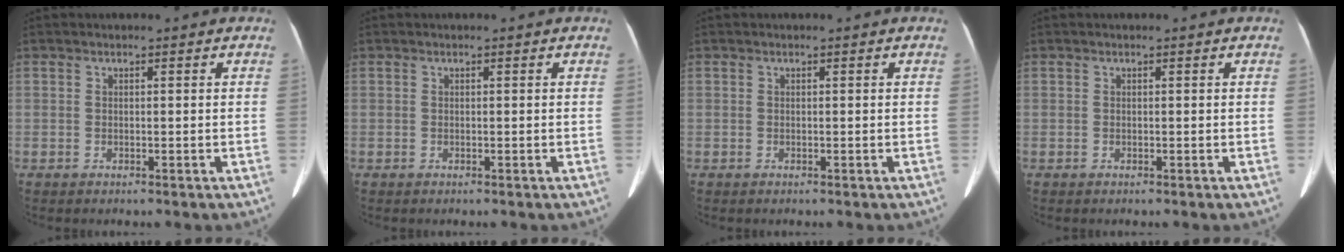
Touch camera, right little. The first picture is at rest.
{"total": 0.0}
{"total": 0.0}
{"total": 0.0}